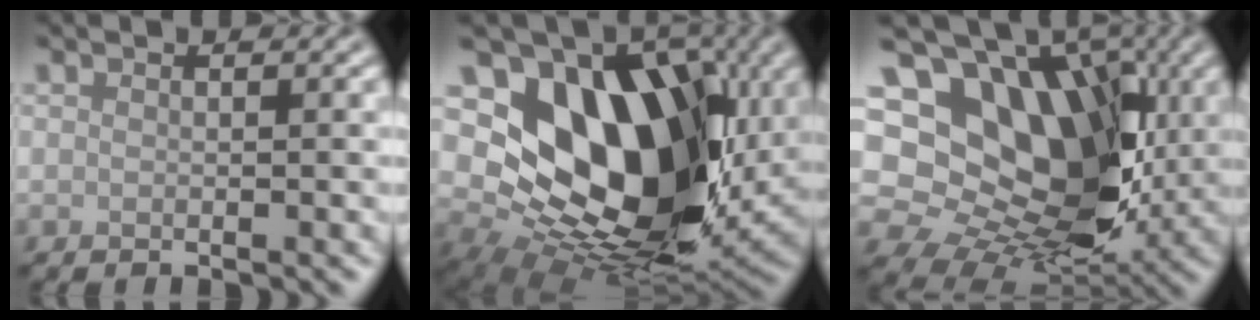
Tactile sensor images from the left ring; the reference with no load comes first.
{"total": 15.8, "force": [3.1, 11.1, 10.8], "torque": [-0.169, -0.013, 0.061]}
{"total": 17.9, "force": [4.3, 13.6, 10.8], "torque": [-0.184, 0.041, 0.084]}